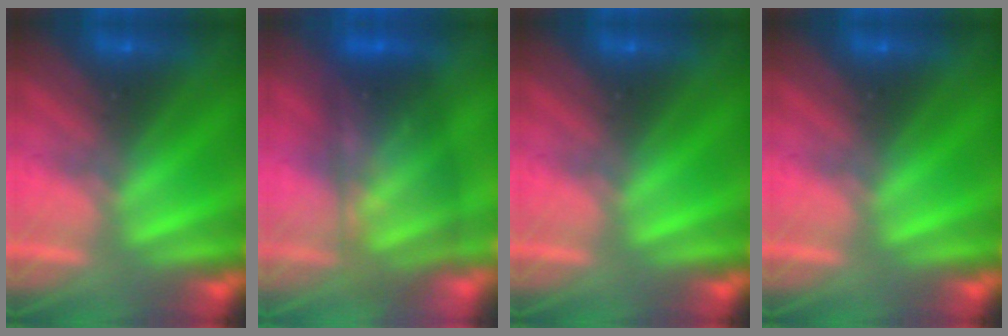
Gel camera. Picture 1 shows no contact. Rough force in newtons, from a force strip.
{"total": 7.7}
{"total": 0.0}
{"total": 0.0}